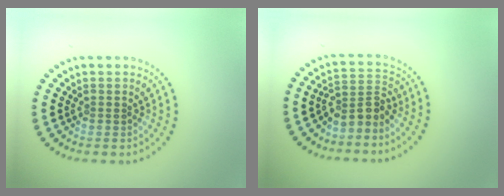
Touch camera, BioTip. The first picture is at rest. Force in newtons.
{"total": 2.8, "press": 2.0, "slide": 1.9}